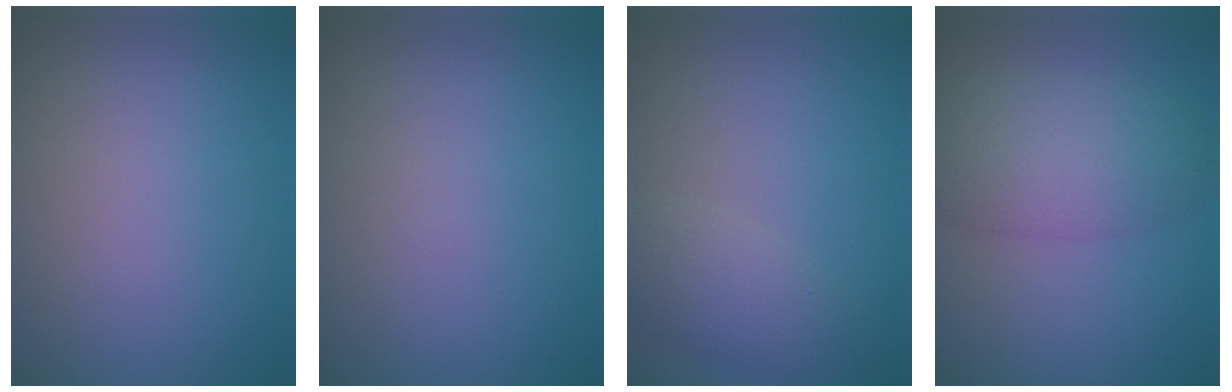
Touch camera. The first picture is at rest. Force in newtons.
{"total": 0.0}
{"total": 3.3, "press": 3.3, "slide": 0.2}
{"total": 5.7, "press": 5.7, "slide": 0.2}